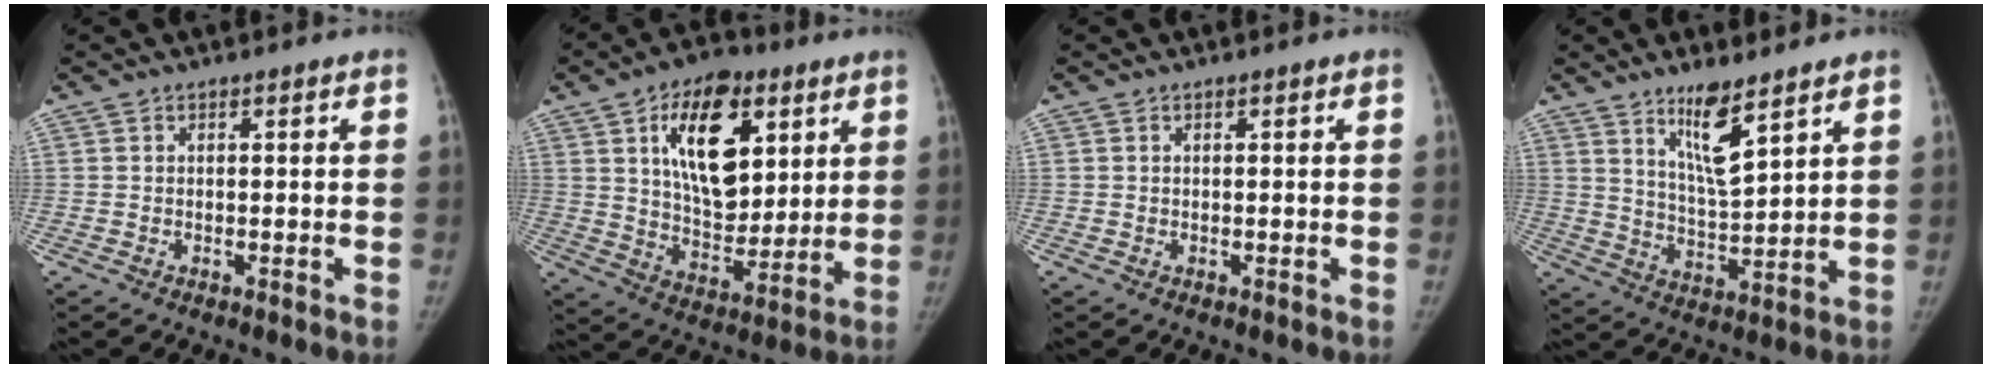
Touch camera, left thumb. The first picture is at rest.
{"total": 18.9, "force": [7.4, 10.9, 13.6], "torque": [-0.165, -0.034, 0.125]}
{"total": 0.0}
{"total": 10.3, "force": [6.7, 2.5, 7.5], "torque": [-0.123, -0.056, 0.128]}